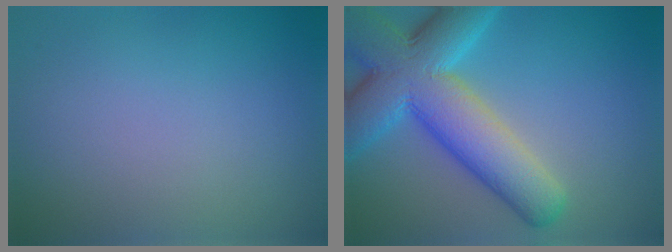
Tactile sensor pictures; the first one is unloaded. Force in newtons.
{"total": 11.8, "press": 11.8, "slide": 0.4}